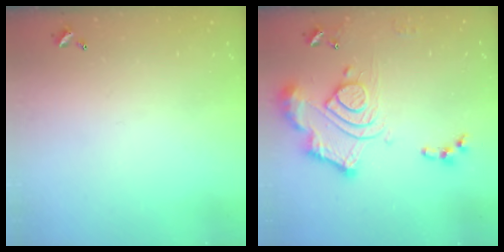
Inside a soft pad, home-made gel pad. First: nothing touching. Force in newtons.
{"total": 16.2, "press": 16.1, "slide": 1.9}